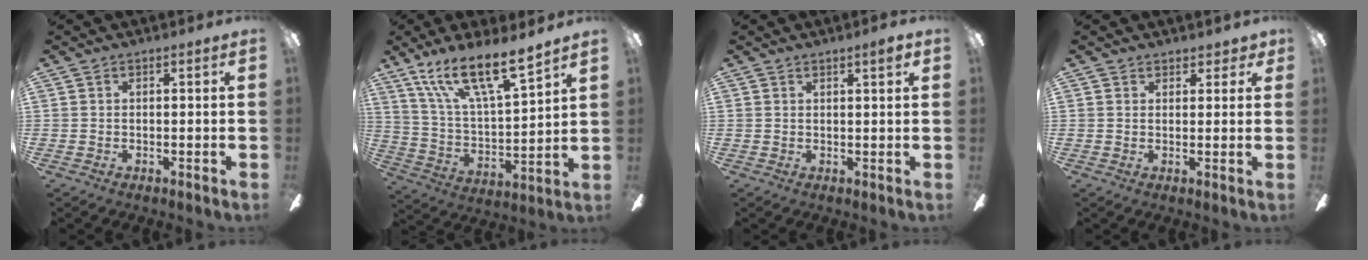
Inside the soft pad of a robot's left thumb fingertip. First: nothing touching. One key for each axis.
{"total": 17.0, "fx": 13.4, "fy": 3.8, "fz": 9.8, "tx": -0.188, "ty": -0.086, "tz": 0.234}
{"total": 2.2, "fx": 1.7, "fy": 0.3, "fz": 1.3, "tx": -0.011, "ty": -0.005, "tz": 0.026}
{"total": 3.1, "fx": 2.3, "fy": 2.0, "fz": 0.4, "tx": 0.005, "ty": -0.005, "tz": 0.041}